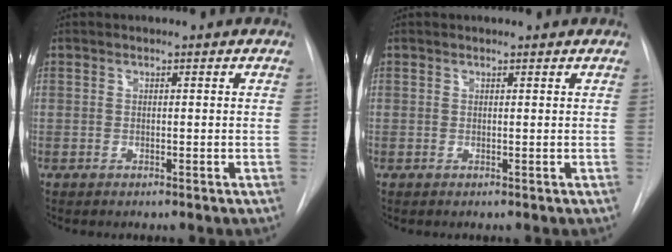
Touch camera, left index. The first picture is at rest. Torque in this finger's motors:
{"motor_torque": [-0.15, -0.14, -0.01, 0.00]}